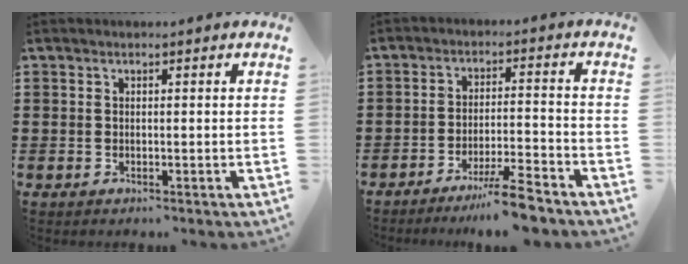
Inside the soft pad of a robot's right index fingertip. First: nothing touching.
{"total": 7.0, "force": [-5.8, -0.2, 3.9], "torque": [-0.068, -0.008, -0.106]}